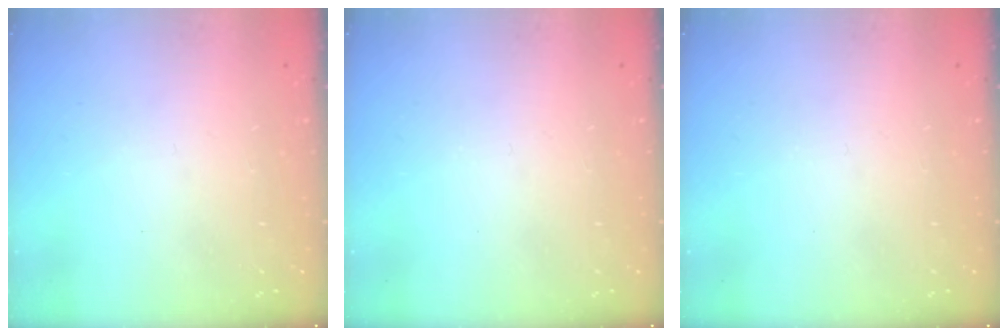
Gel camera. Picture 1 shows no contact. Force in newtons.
{"total": 0.0}
{"total": 0.0}